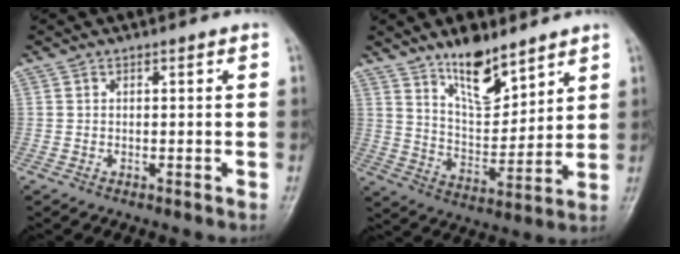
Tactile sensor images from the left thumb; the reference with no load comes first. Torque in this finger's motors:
{"motor_torque": [1.79, 0.86, 0.91, -1.13, 0.07]}